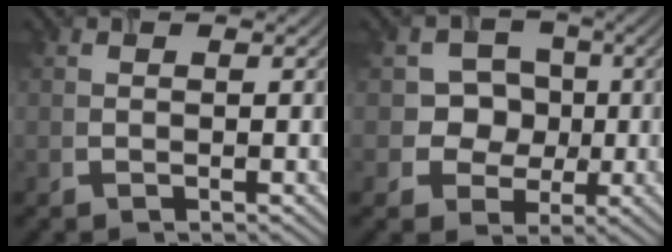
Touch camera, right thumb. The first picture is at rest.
{"total": 6.6, "force": [0.4, 6.2, 2.3], "torque": [-0.041, 0.016, 0.007]}